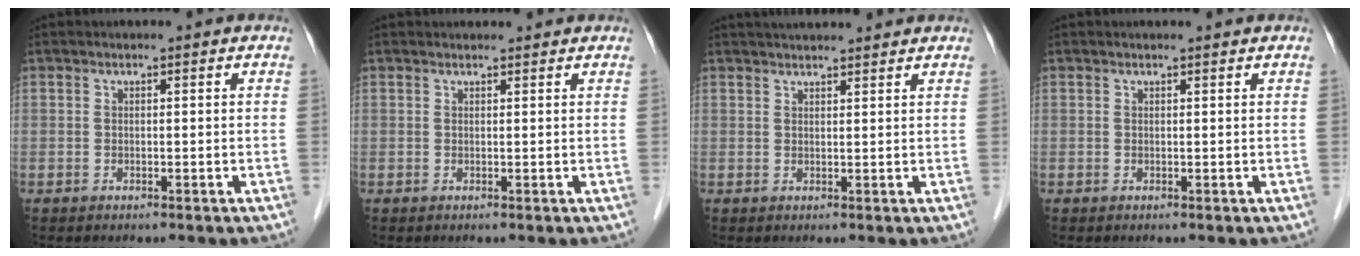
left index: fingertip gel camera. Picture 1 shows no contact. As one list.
[{"total": 2.5, "force": [2.5, 0.3, 0.4], "torque": [-0.011, 0.018, 0.032]}, {"total": 7.2, "force": [6.7, 0.5, 2.5], "torque": [-0.035, 0.034, 0.088]}, {"total": 1.0, "force": [1.0, -0.1, 0.2], "torque": [-0.009, 0.001, 0.014]}]